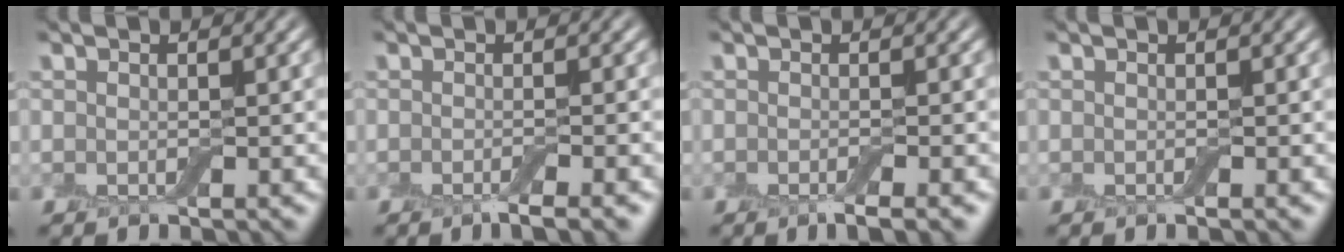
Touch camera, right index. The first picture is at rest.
{"total": 2.5, "force": [-1.4, 0.5, 2.0], "torque": [-0.021, -0.002, -0.027]}
{"total": 2.4, "force": [-1.2, 0.5, 2.0], "torque": [-0.022, -0.002, -0.024]}
{"total": 0.0}